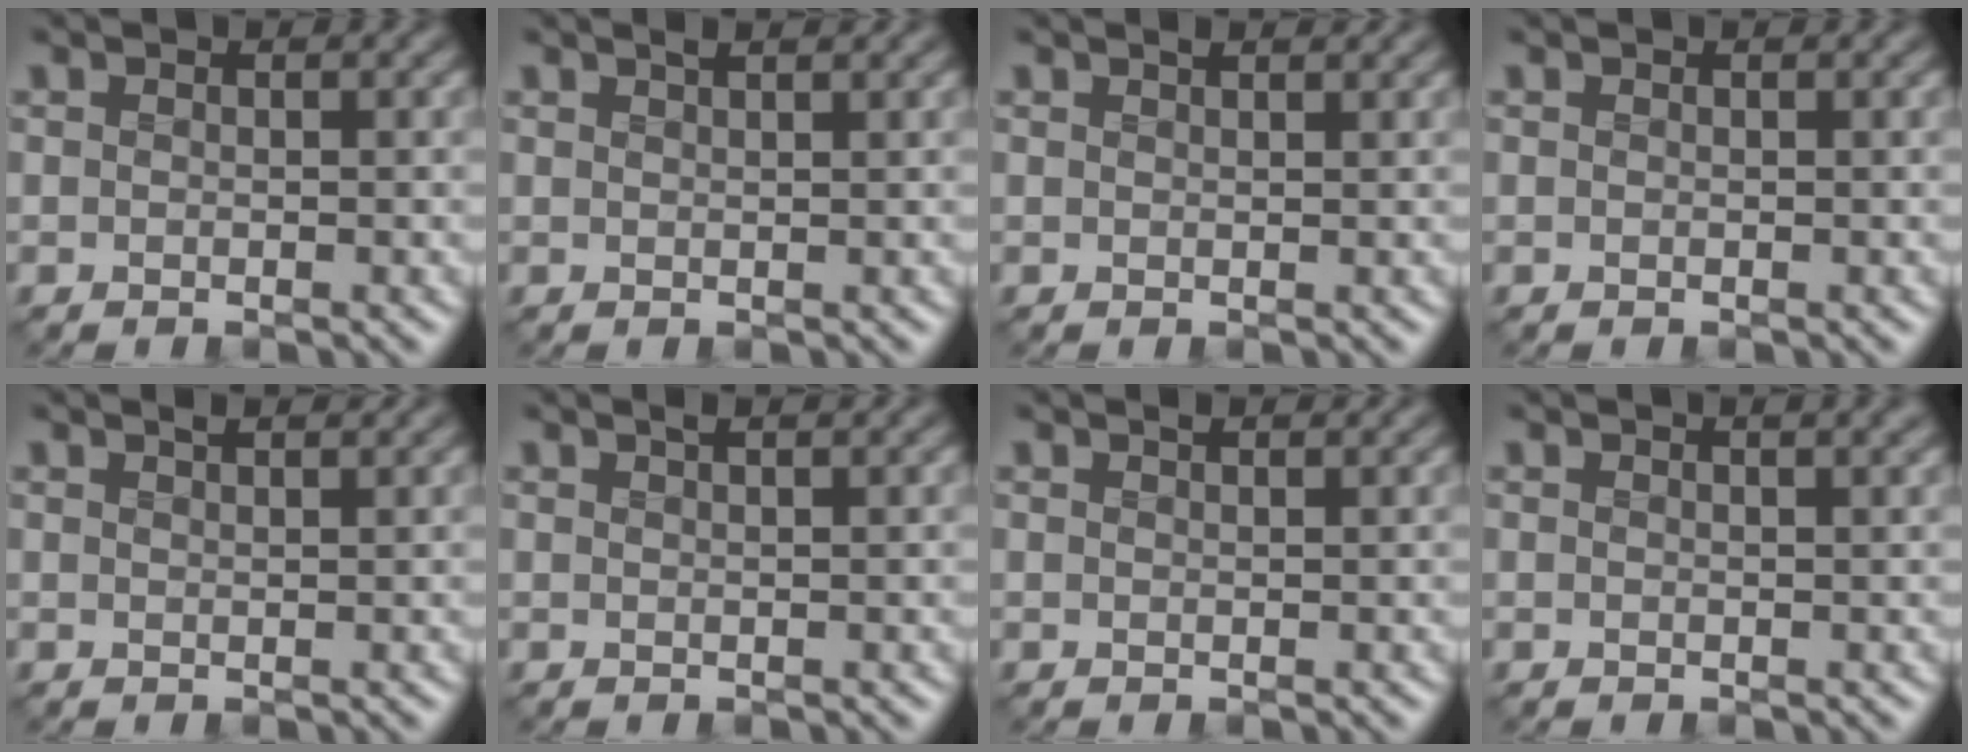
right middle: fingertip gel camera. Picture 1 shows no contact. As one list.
[{"total": 1.9, "force": [1.3, 0.7, 1.2], "torque": [-0.004, 0.002, 0.004]}, {"total": 1.1, "force": [1.0, 0.3, 0.6], "torque": [-0.009, -0.003, 0.009]}, {"total": 0.0}, {"total": 1.9, "force": [1.4, 0.7, 1.1], "torque": [-0.003, 0.002, 0.005]}, {"total": 1.8, "force": [1.2, 0.6, 1.1], "torque": [-0.005, 0.001, 0.004]}, {"total": 1.0, "force": [0.8, 0.2, 0.4], "torque": [-0.011, -0.005, 0.010]}, {"total": 2.1, "force": [1.4, 0.8, 1.5], "torque": [-0.008, 0.004, 0.012]}]